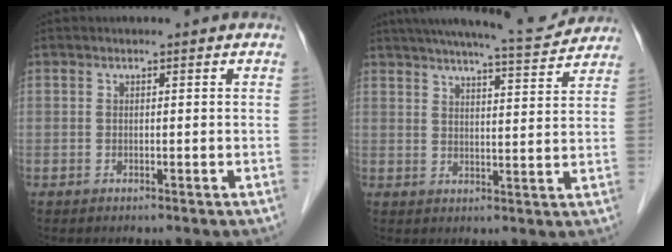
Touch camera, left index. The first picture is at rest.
{"total": 12.8, "force": [11.9, 0.8, 4.8], "torque": [-0.076, 0.005, 0.158]}